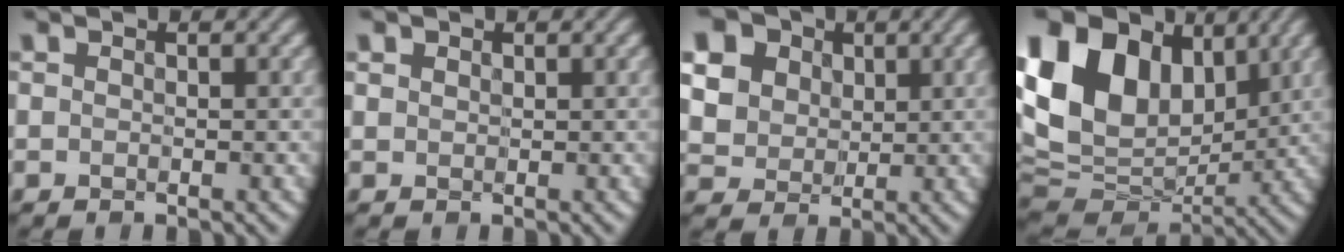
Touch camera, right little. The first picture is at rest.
{"total": 0.8, "force": [0.5, 0.6, 0.1], "torque": [-0.011, -0.004, 0.020]}
{"total": 13.8, "force": [5.8, 11.0, 5.9], "torque": [-0.178, 0.023, 0.101]}
{"total": 17.1, "force": [5.2, 12.0, 11.0], "torque": [-0.220, 0.037, 0.094]}